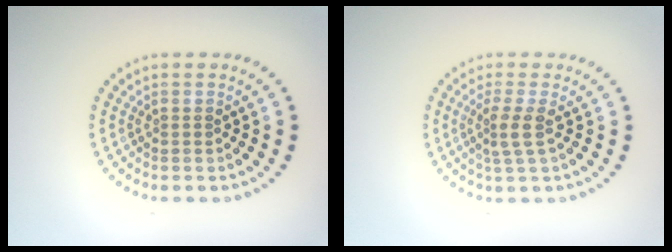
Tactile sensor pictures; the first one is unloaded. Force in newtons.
{"total": 2.2, "press": 1.6, "slide": 1.5}